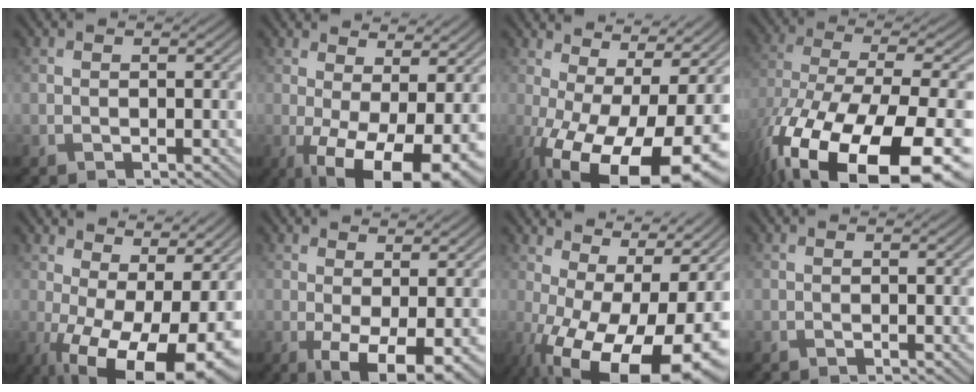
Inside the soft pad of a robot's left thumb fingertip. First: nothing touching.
{"total": 11.6, "force": [-2.1, 4.7, 10.4], "torque": [-0.159, -0.001, -0.025]}
{"total": 17.8, "force": [-5.8, 6.8, 15.5], "torque": [-0.253, -0.022, -0.083]}
{"total": 20.1, "force": [-11.6, 7.4, 14.6], "torque": [-0.268, -0.064, -0.160]}
{"total": 16.2, "force": [-2.1, 6.9, 14.5], "torque": [-0.214, -0.016, -0.015]}
{"total": 5.8, "force": [-0.4, 2.0, 5.4], "torque": [-0.094, -0.009, -0.006]}
{"total": 18.3, "force": [-3.8, 8.1, 15.9], "torque": [-0.226, -0.020, -0.042]}
{"total": 0.0}